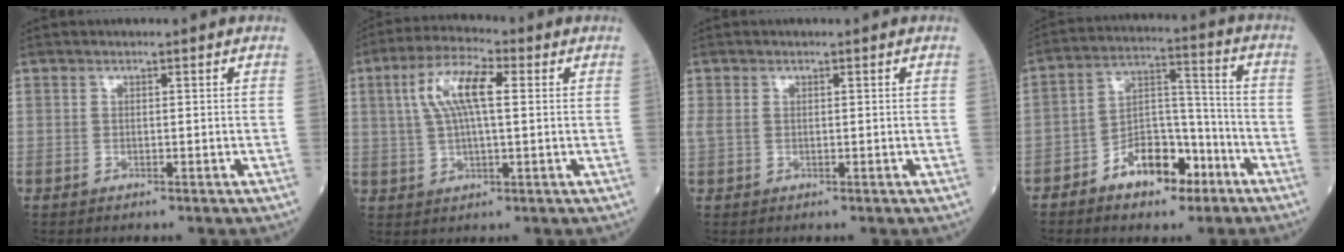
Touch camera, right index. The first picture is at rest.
{"total": 9.0, "force": [2.3, 2.4, 8.4], "torque": [-0.171, 0.020, 0.042]}
{"total": 1.6, "force": [0.4, 0.9, 1.2], "torque": [-0.048, 0.019, 0.018]}
{"total": 10.2, "force": [-5.9, 5.1, 6.5], "torque": [-0.115, 0.027, -0.098]}